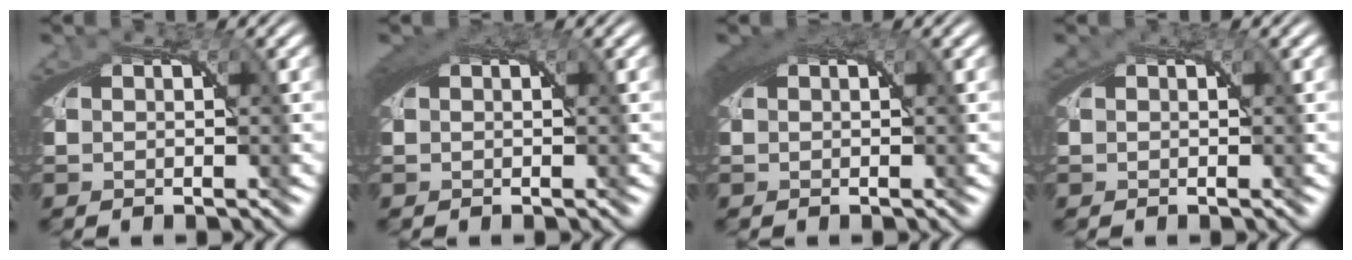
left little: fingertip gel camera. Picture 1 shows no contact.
{"total": 1.8, "force": [0.7, 0.9, 1.4], "torque": [-0.026, -0.001, 0.011]}
{"total": 2.3, "force": [0.9, 1.2, 1.8], "torque": [-0.037, -0.001, 0.015]}
{"total": 0.0}